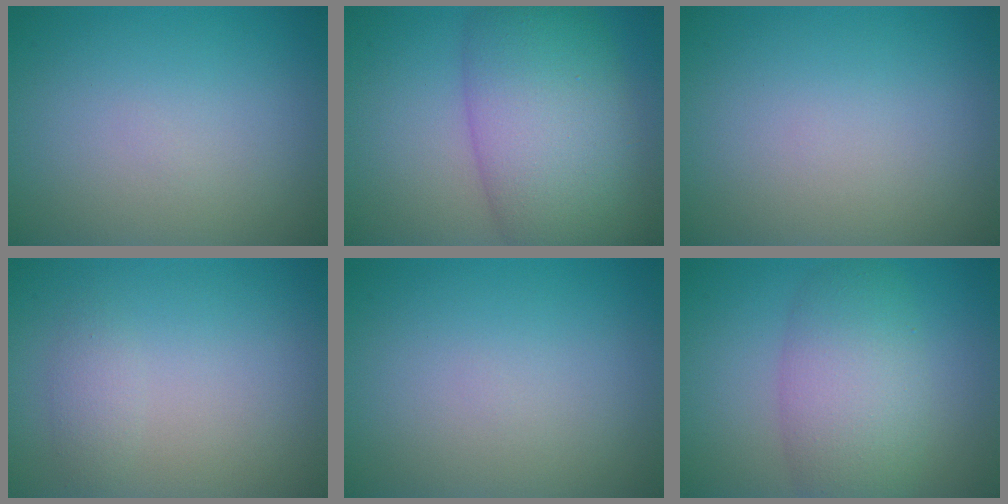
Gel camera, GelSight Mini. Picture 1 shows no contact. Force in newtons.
{"total": 10.2, "press": 10.2, "slide": 0.4}
{"total": 0.0}
{"total": 1.2, "press": 1.2, "slide": 0.1}
{"total": 0.0}
{"total": 6.1, "press": 6.1, "slide": 0.2}